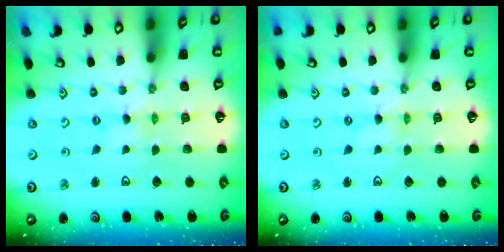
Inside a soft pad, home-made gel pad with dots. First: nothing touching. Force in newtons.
{"total": 0.0}